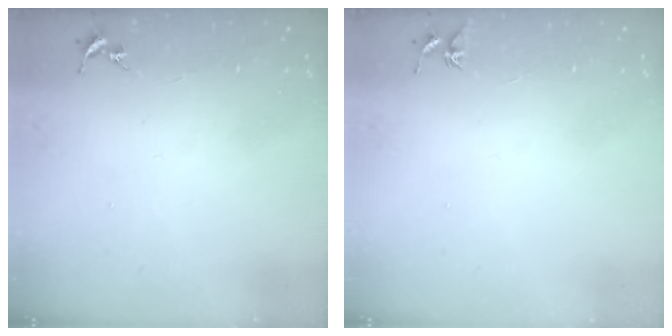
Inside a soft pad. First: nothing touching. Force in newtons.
{"total": 3.7, "press": 3.7, "slide": 0.4}